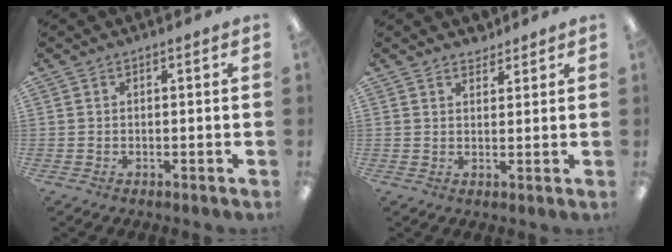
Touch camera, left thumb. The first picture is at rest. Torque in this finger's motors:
{"motor_torque": [-0.06, -0.18, -0.29, -0.05, 0.03]}